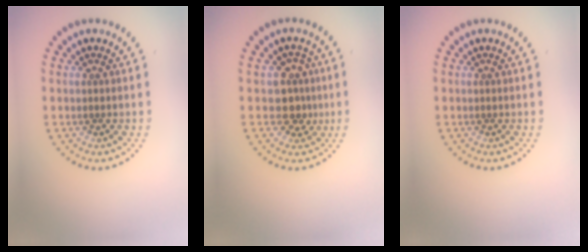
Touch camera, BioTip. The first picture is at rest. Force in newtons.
{"total": 2.6, "press": 2.4, "slide": 1.2}
{"total": 0.0}